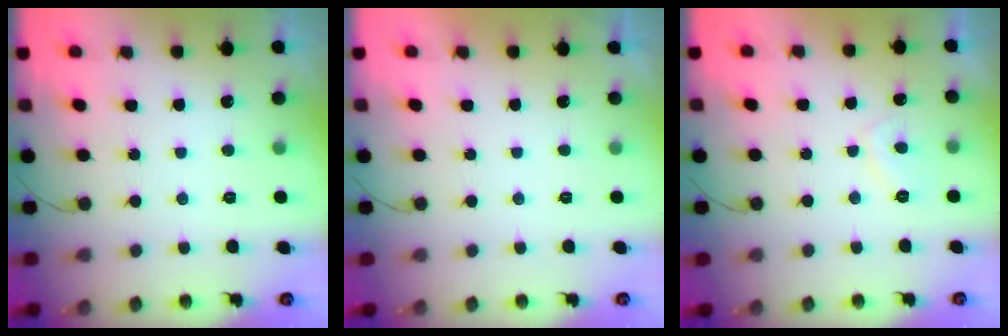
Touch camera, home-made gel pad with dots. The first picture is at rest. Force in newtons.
{"total": 2.3, "press": 2.2, "slide": 0.4}
{"total": 2.4, "press": 2.4, "slide": 0.6}